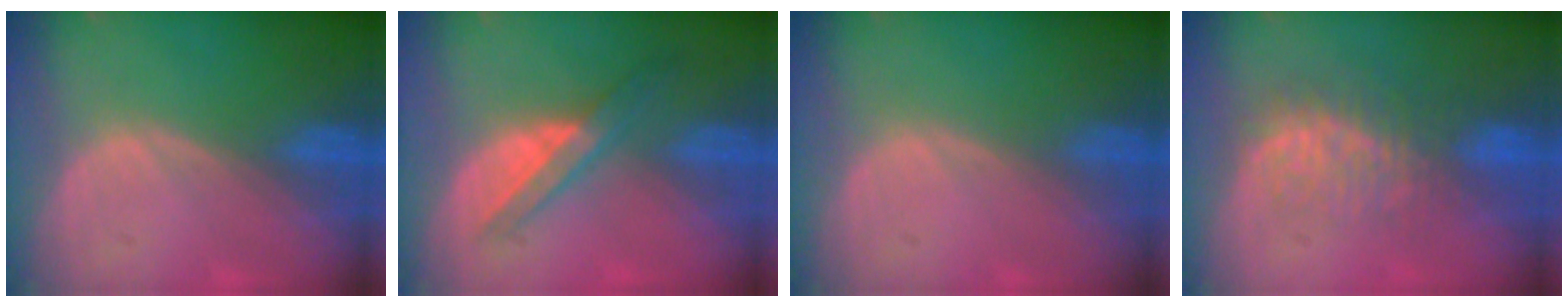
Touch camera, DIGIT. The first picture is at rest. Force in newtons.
{"total": 5.9, "press": 5.3, "slide": 2.6}
{"total": 0.0}
{"total": 7.9, "press": 7.5, "slide": 2.3}